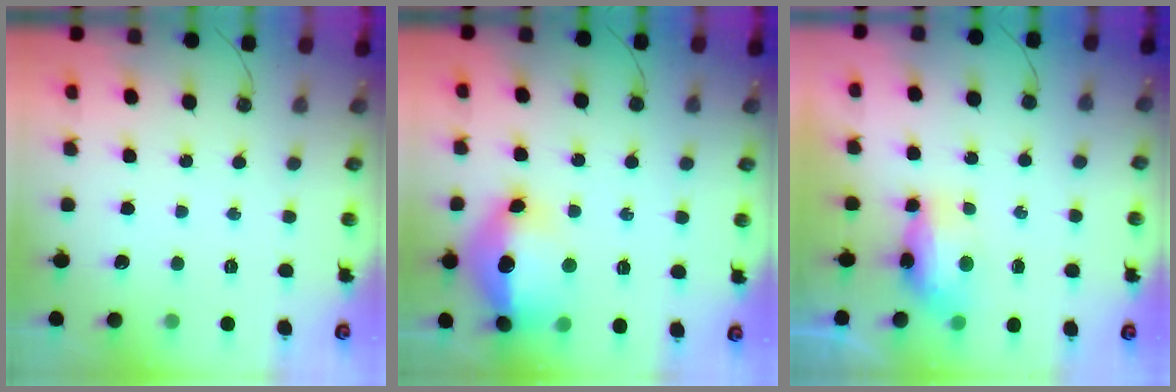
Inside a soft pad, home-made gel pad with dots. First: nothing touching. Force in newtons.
{"total": 17.5, "press": 17.4, "slide": 1.7}
{"total": 16.4, "press": 10.2, "slide": 12.8}